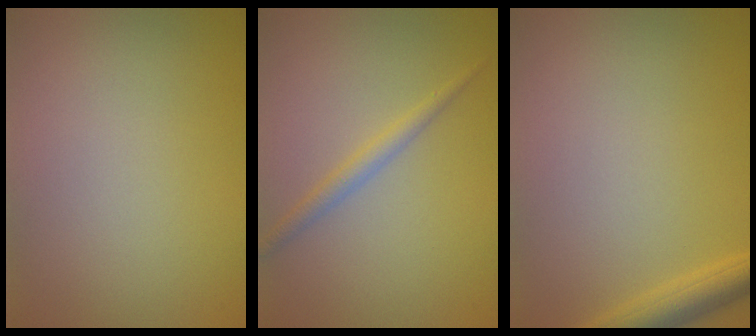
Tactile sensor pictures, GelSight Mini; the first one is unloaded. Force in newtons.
{"total": 1.6, "press": 1.6, "slide": 0.0}
{"total": 3.0, "press": 2.9, "slide": 0.2}